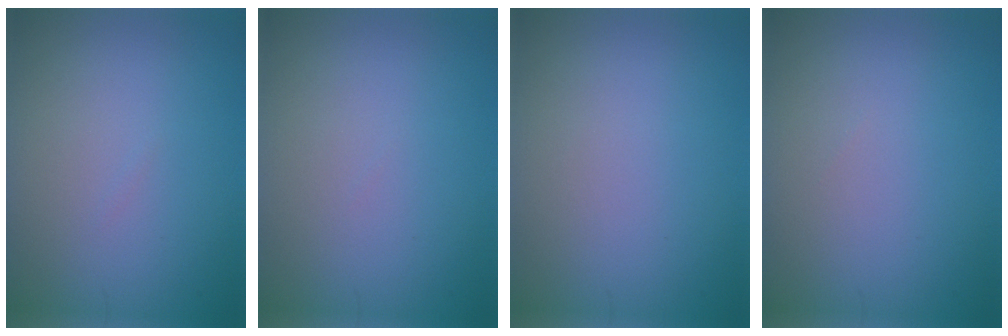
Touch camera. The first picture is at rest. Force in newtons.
{"total": 0.0}
{"total": 0.0}
{"total": 0.0}